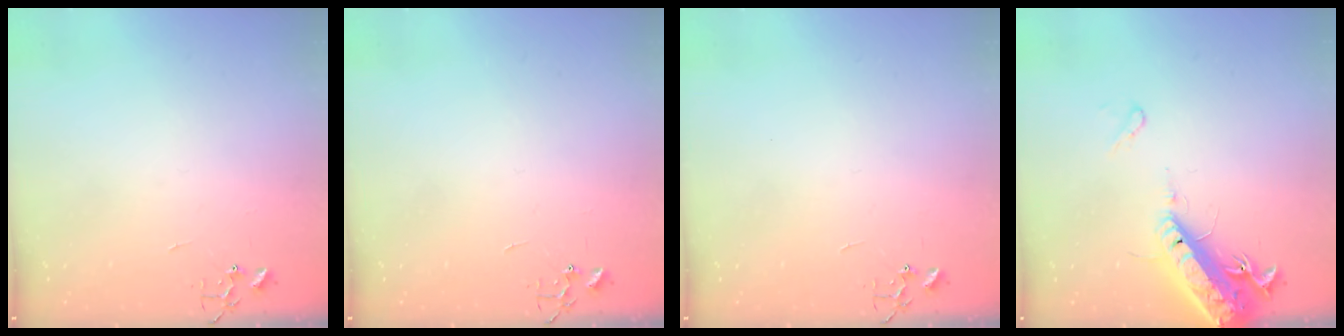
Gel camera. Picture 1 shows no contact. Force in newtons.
{"total": 0.0}
{"total": 0.0}
{"total": 16.9, "press": 16.5, "slide": 3.9}